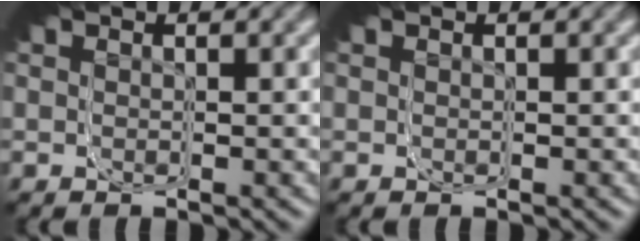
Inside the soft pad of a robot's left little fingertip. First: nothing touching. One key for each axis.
{"total": 0.0}